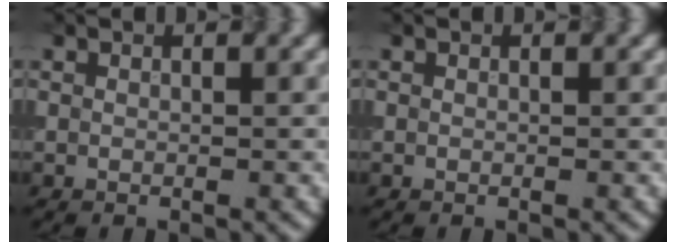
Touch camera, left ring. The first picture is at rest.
{"total": 0.0}